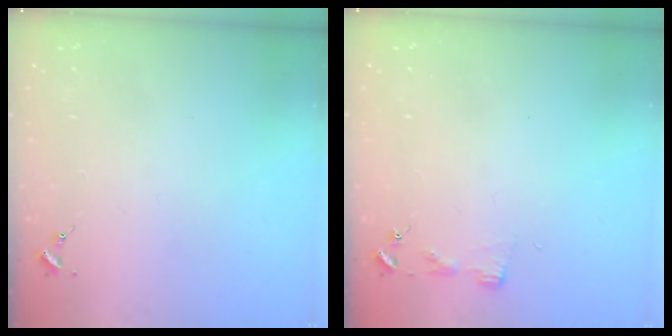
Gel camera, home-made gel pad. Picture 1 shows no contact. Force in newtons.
{"total": 2.9, "press": 2.9, "slide": 0.3}